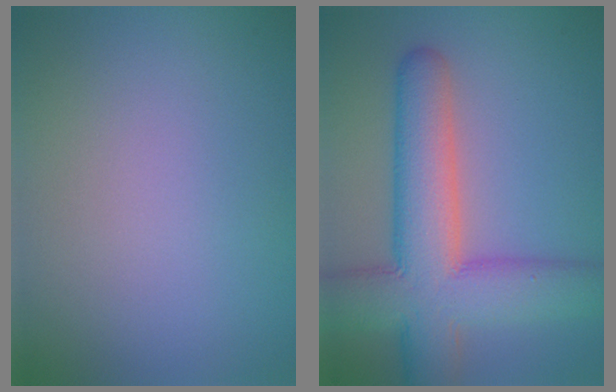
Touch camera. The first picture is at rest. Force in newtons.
{"total": 10.5, "press": 10.5, "slide": 0.3}